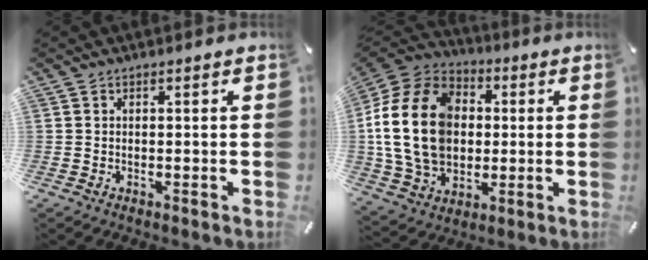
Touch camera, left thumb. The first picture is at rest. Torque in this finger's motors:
{"motor_torque": [2.50, 2.51, 1.84, 0.93, 0.32]}